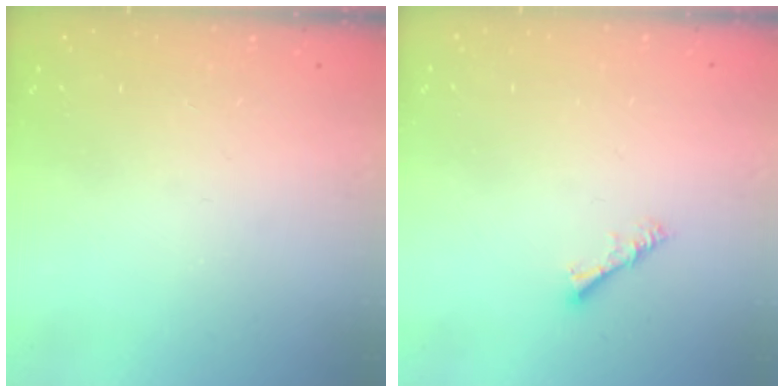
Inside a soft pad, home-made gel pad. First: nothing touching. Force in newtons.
{"total": 3.6, "press": 3.5, "slide": 0.7}